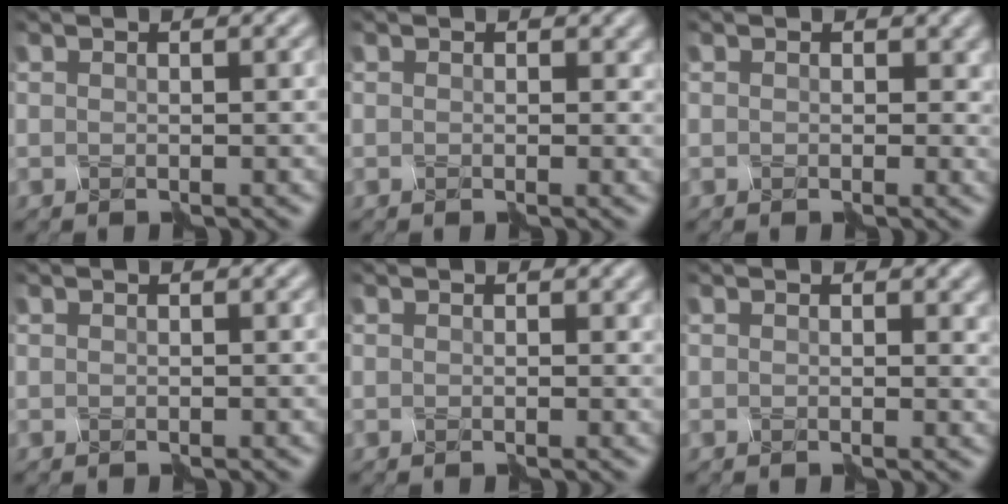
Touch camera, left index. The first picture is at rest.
{"total": 1.8, "force": [0.3, 1.5, 0.9], "torque": [-0.016, -0.001, 0.005]}
{"total": 2.7, "force": [0.3, 2.2, 1.4], "torque": [-0.025, -0.003, 0.002]}
{"total": 0.0}
{"total": 1.0, "force": [0.2, 0.8, 0.6], "torque": [-0.009, 0.003, 0.005]}
{"total": 2.0, "force": [0.6, 1.4, 1.3], "torque": [-0.018, 0.000, 0.011]}